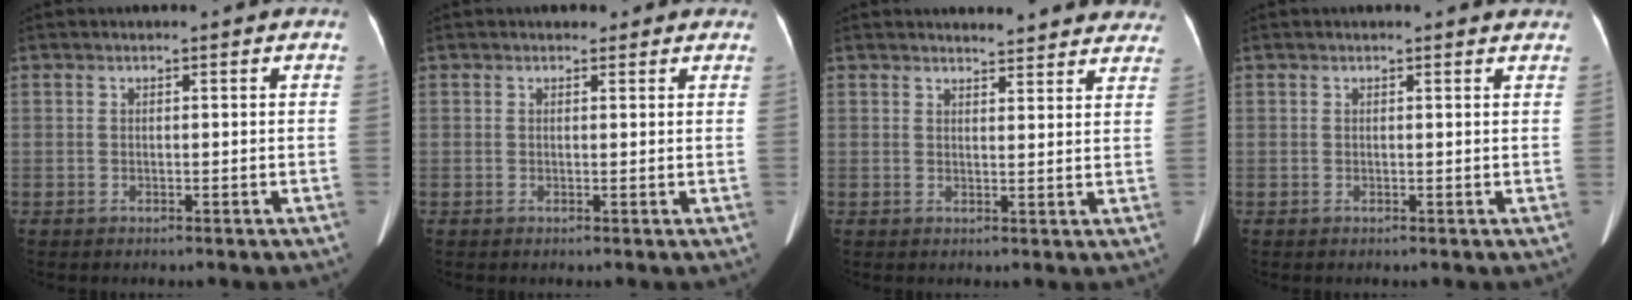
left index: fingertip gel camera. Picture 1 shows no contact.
{"total": 1.8, "force": [1.3, 1.2, 0.4], "torque": [0.002, 0.007, 0.012]}
{"total": 10.2, "force": [9.8, 2.2, 1.9], "torque": [0.004, -0.005, 0.091]}
{"total": 1.8, "force": [1.8, 0.4, 0.1], "torque": [-0.013, -0.003, 0.004]}